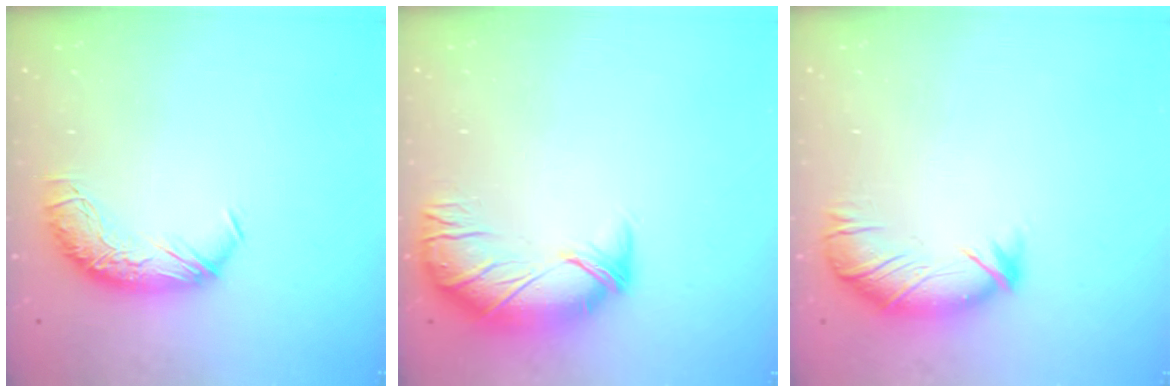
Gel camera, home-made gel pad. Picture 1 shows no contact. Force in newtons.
{"total": 2.5, "press": 0.5, "slide": 2.5}
{"total": 2.8, "press": 2.4, "slide": 1.4}